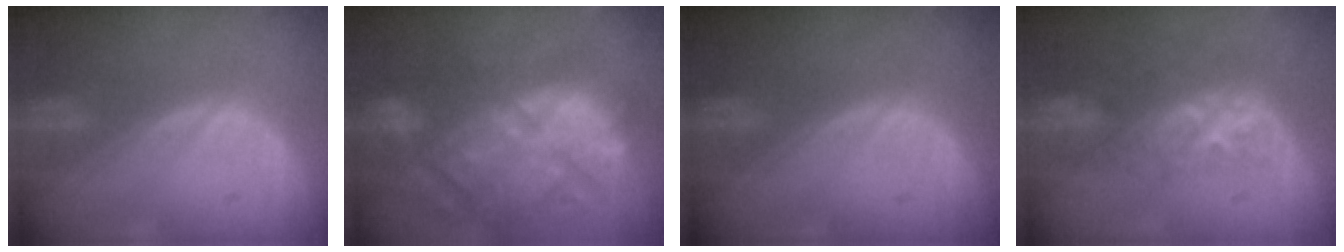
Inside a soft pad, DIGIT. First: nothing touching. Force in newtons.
{"total": 14.0, "press": 12.5, "slide": 6.4}
{"total": 0.0}
{"total": 8.9, "press": 7.2, "slide": 5.2}